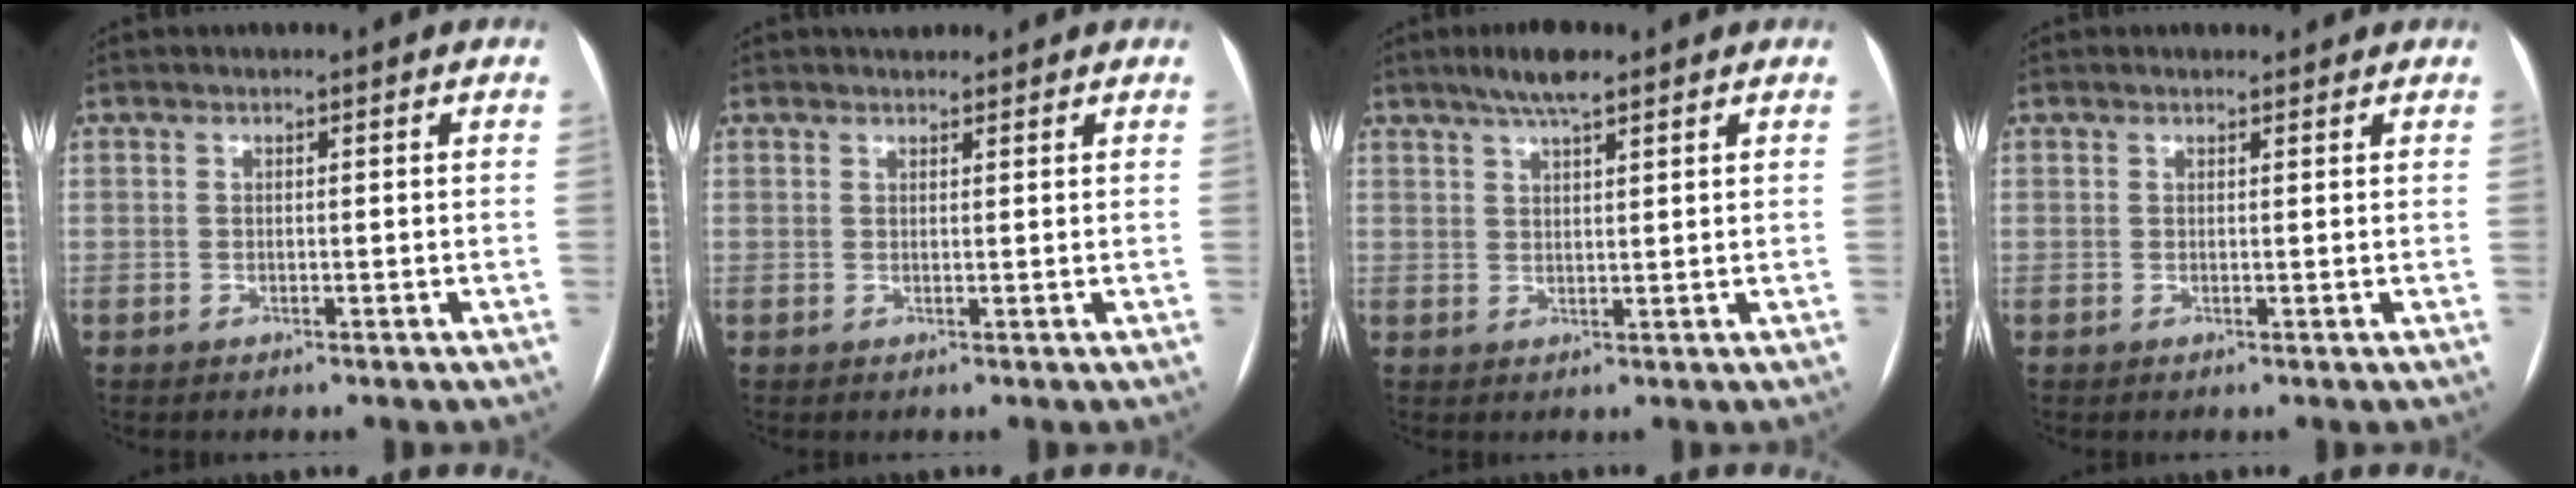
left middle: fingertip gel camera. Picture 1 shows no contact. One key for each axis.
{"total": 2.7, "fx": 2.4, "fy": 1.0, "fz": 0.8, "tx": -0.006, "ty": 0.021, "tz": 0.034}
{"total": 5.1, "fx": 3.7, "fy": 0.8, "fz": 3.4, "tx": -0.064, "ty": 0.012, "tz": 0.065}
{"total": 1.2, "fx": 1.1, "fy": 0.5, "fz": 0.1, "tx": -0.006, "ty": 0.008, "tz": 0.014}